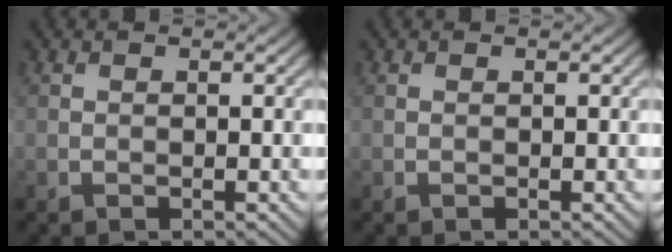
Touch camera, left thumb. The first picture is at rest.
{"total": 0.0}